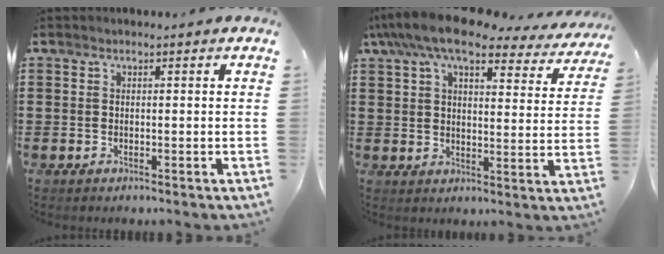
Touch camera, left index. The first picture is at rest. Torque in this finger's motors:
{"motor_torque": [2.14, 0.00, 1.05, 0.21]}